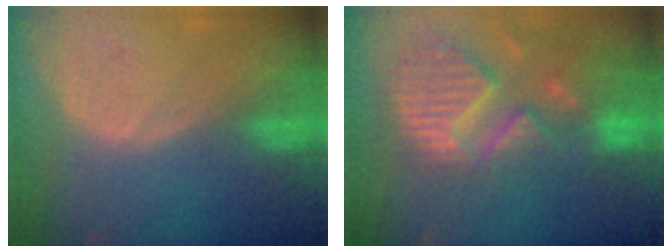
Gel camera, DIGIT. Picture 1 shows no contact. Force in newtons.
{"total": 13.7, "press": 11.6, "slide": 7.3}